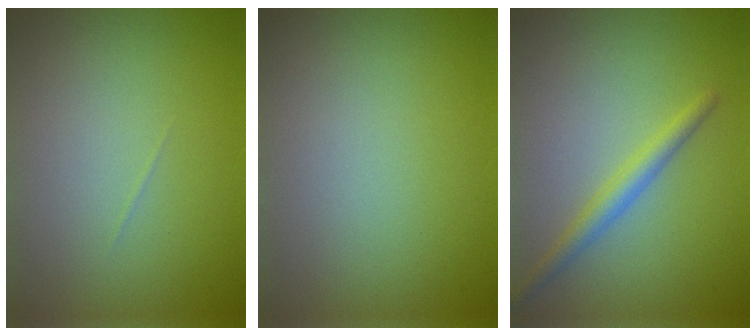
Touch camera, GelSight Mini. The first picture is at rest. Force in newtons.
{"total": 0.0}
{"total": 2.2, "press": 2.2, "slide": 0.1}